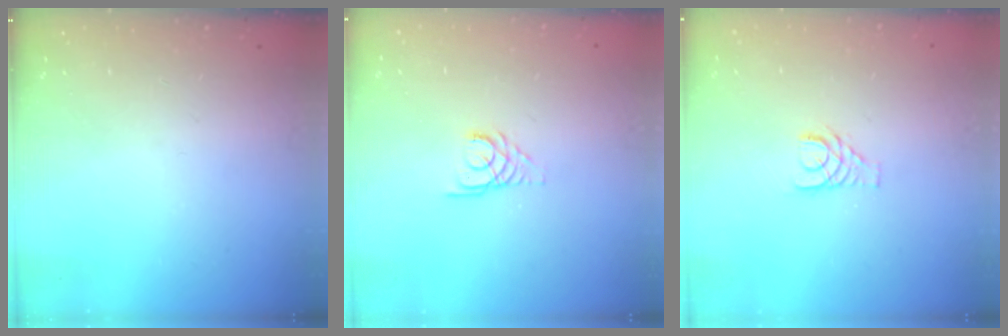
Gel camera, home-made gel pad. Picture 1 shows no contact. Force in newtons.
{"total": 2.7, "press": 2.7, "slide": 0.3}
{"total": 4.4, "press": 4.3, "slide": 0.4}